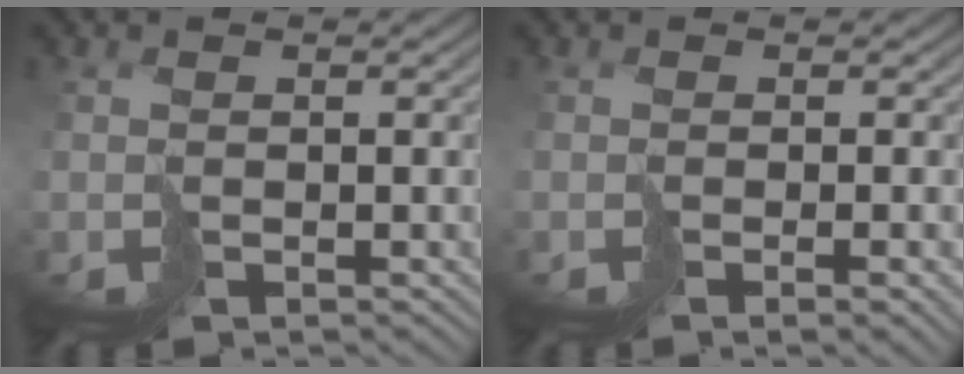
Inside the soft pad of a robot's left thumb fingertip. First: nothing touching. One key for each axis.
{"total": 3.1, "fx": -0.9, "fy": 0.7, "fz": 2.8, "tx": -0.040, "ty": -0.005, "tz": -0.013}